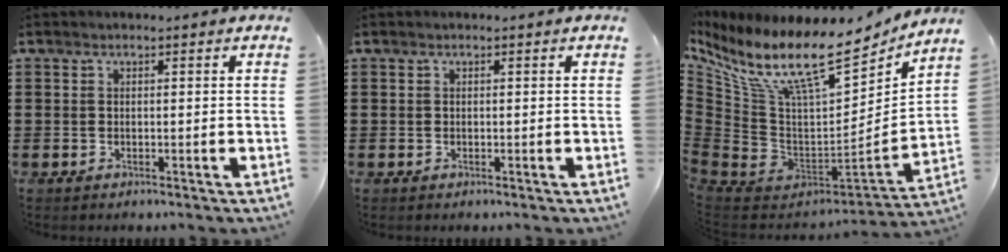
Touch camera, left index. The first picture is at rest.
{"total": 0.0}
{"total": 14.6, "force": [9.9, 4.4, 9.8], "torque": [-0.222, -0.076, 0.164]}